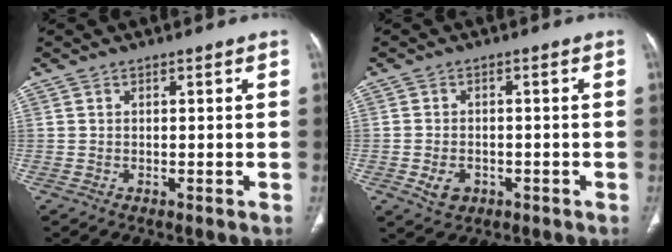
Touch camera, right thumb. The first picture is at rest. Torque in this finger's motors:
{"motor_torque": [-0.26, 0.21, -0.18, 0.07, 0.00]}